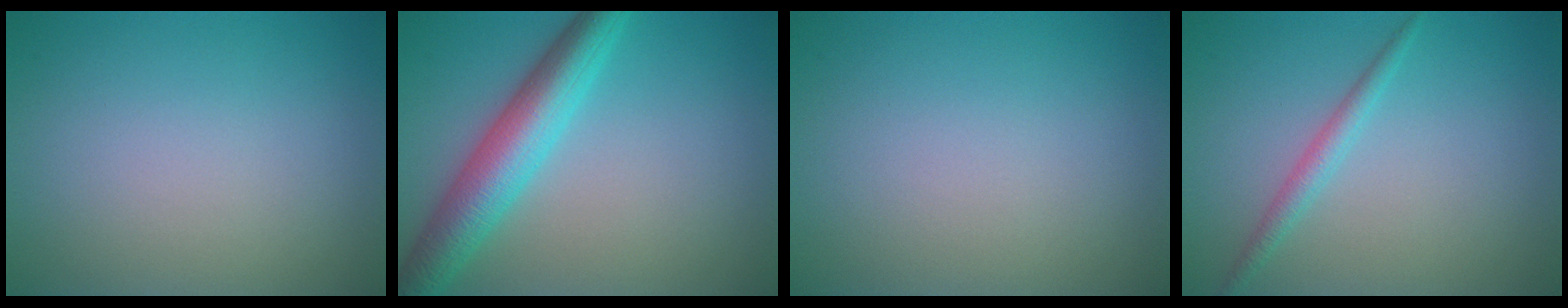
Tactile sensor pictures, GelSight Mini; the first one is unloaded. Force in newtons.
{"total": 6.2, "press": 6.2, "slide": 0.2}
{"total": 0.0}
{"total": 1.7, "press": 1.7, "slide": 0.1}